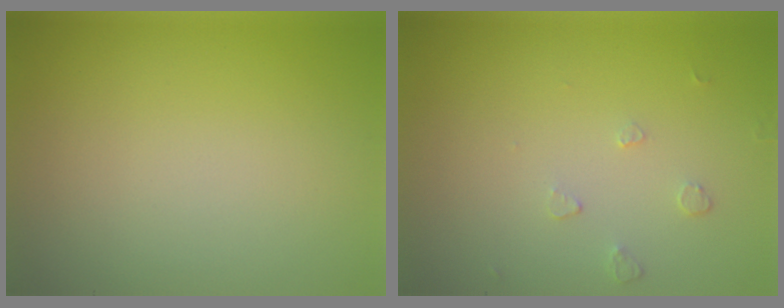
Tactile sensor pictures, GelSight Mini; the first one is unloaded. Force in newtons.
{"total": 0.6, "press": 0.4, "slide": 0.5}